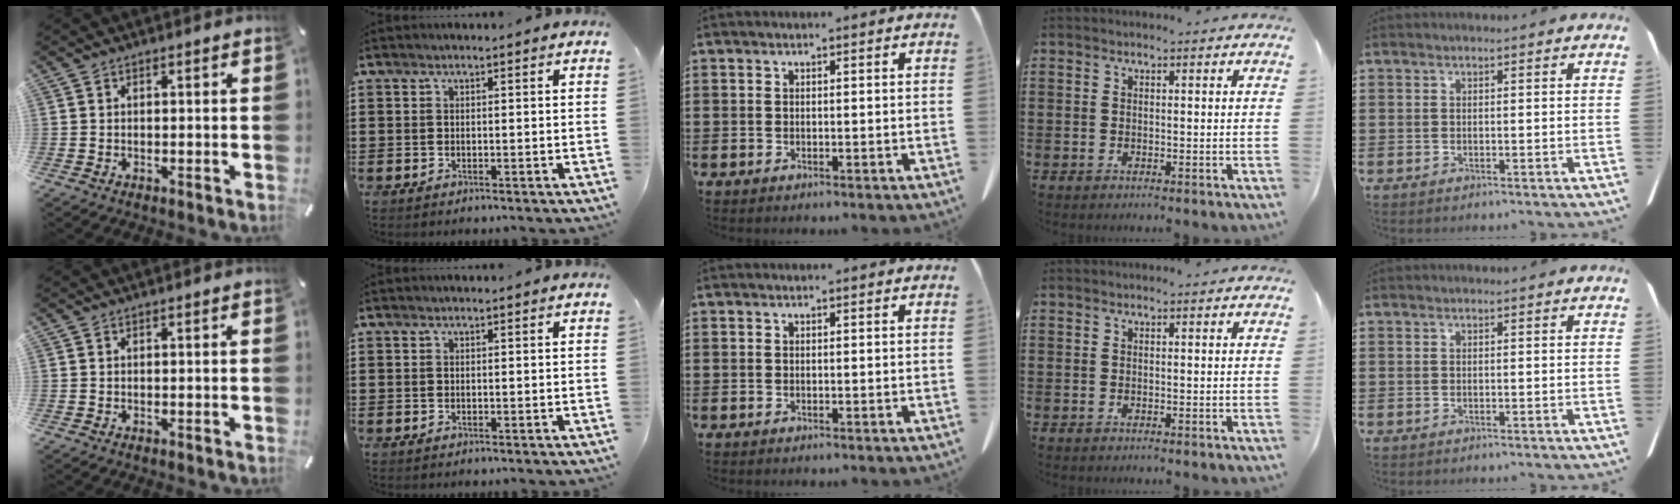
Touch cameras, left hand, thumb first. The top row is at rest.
{}